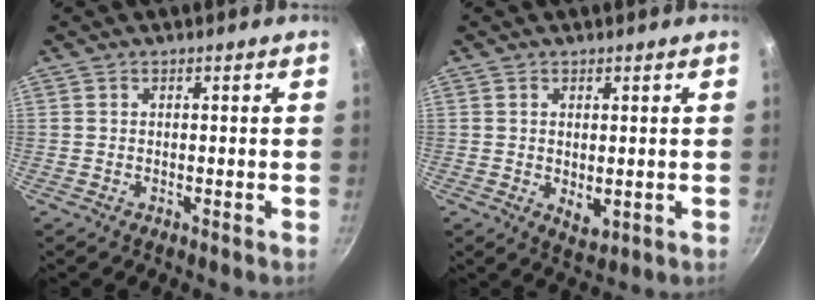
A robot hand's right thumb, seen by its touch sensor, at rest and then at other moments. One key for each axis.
{"total": 3.5, "fx": 0.1, "fy": 1.9, "fz": 3.0, "tx": -0.046, "ty": -0.013, "tz": 0.006}